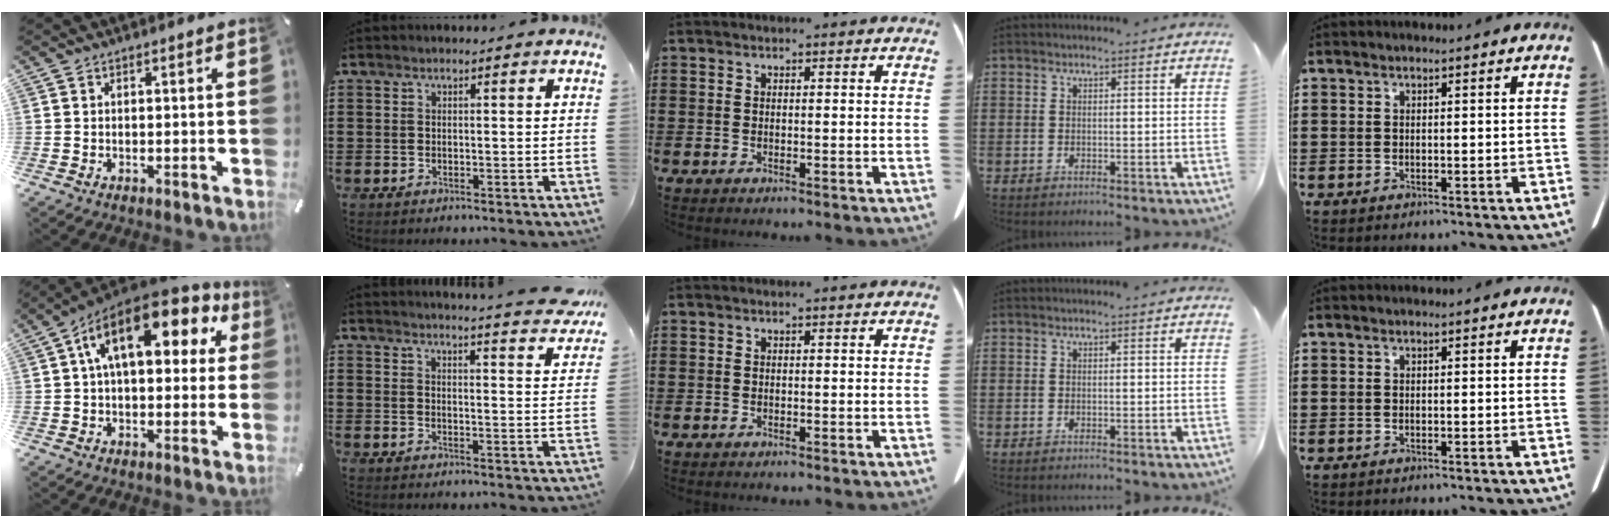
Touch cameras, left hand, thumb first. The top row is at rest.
{"thumb": {"total": 17.6, "force": [7.6, 8.7, 13.4], "torque": [-0.232, -0.029, 0.125]}, "index": {"total": 4.4, "force": [4.2, -0.8, 1.1], "torque": [-0.030, -0.029, 0.072]}}